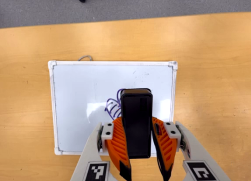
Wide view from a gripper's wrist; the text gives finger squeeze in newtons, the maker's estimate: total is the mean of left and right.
{"total": 8.0, "left": 6.3, "right": 9.6}